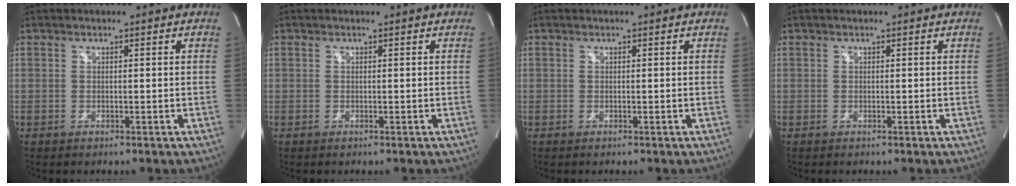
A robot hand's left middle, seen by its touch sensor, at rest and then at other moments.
{"total": 0.0}
{"total": 0.0}
{"total": 0.0}